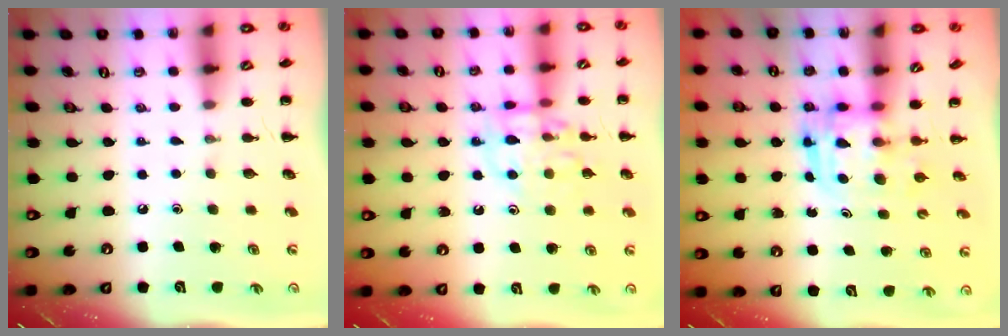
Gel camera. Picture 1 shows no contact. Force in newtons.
{"total": 13.3, "press": 13.2, "slide": 1.0}
{"total": 3.0, "press": 3.0, "slide": 0.3}